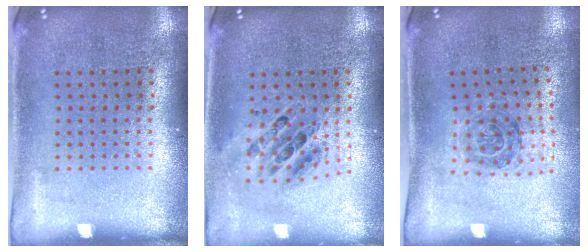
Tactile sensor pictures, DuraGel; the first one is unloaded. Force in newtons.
{"total": 0.7, "press": 0.7, "slide": 0.0}
{"total": 1.1, "press": 1.0, "slide": 0.3}